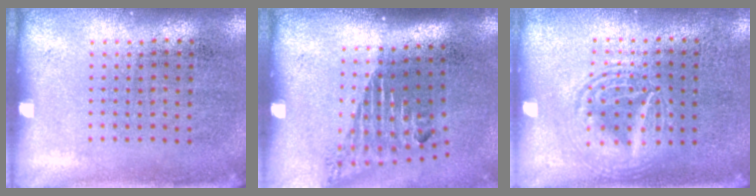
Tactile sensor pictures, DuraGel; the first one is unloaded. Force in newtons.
{"total": 1.7, "press": 1.1, "slide": 1.3}
{"total": 2.7, "press": 2.7, "slide": 0.3}